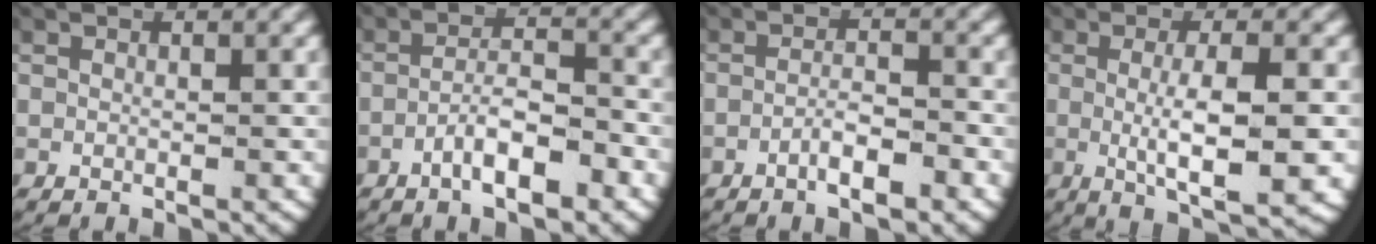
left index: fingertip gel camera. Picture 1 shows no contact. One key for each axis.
{"total": 4.3, "fx": -2.7, "fy": 1.3, "fz": 3.1, "tx": -0.057, "ty": -0.004, "tz": -0.042}
{"total": 2.8, "fx": -1.9, "fy": 0.7, "fz": 2.0, "tx": -0.036, "ty": -0.005, "tz": -0.032}
{"total": 6.6, "fx": -1.3, "fy": 1.8, "fz": 6.2, "tx": -0.109, "ty": -0.020, "tz": -0.009}